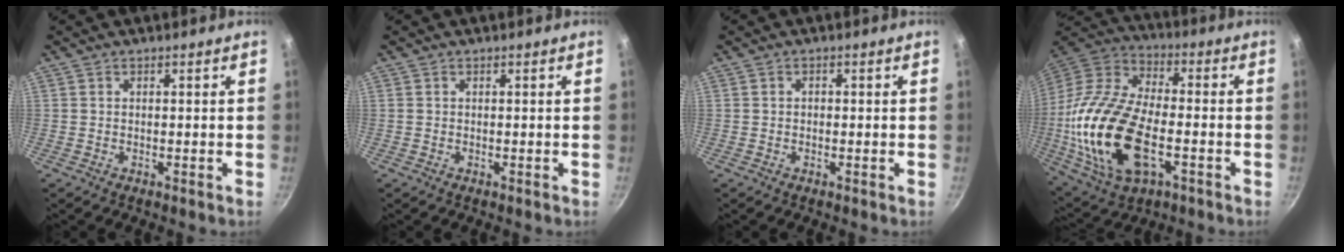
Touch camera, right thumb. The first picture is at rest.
{"total": 0.0}
{"total": 0.8, "force": [-0.1, 0.7, 0.5], "torque": [-0.006, 0.005, -0.001]}
{"total": 24.9, "force": [-5.1, 13.5, 20.3], "torque": [-0.413, 0.022, -0.098]}